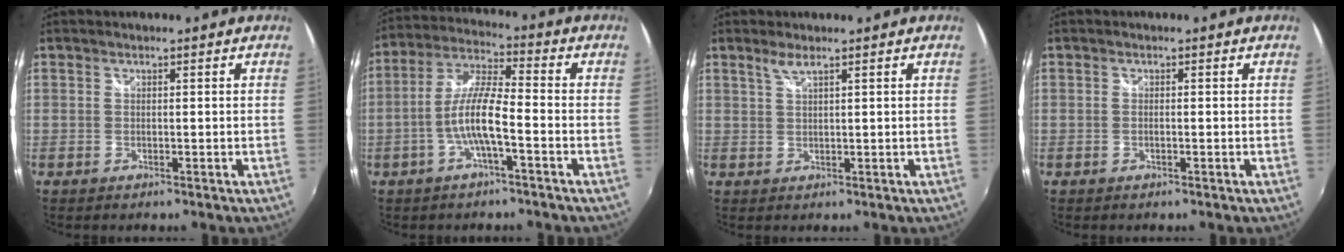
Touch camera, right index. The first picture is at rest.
{"total": 8.9, "force": [-3.2, 1.3, 8.2], "torque": [-0.177, 0.007, -0.060]}
{"total": 1.8, "force": [1.3, 0.1, 1.3], "torque": [-0.024, 0.001, 0.025]}
{"total": 0.6, "force": [-0.3, 0.1, 0.6], "torque": [-0.012, 0.000, -0.006]}